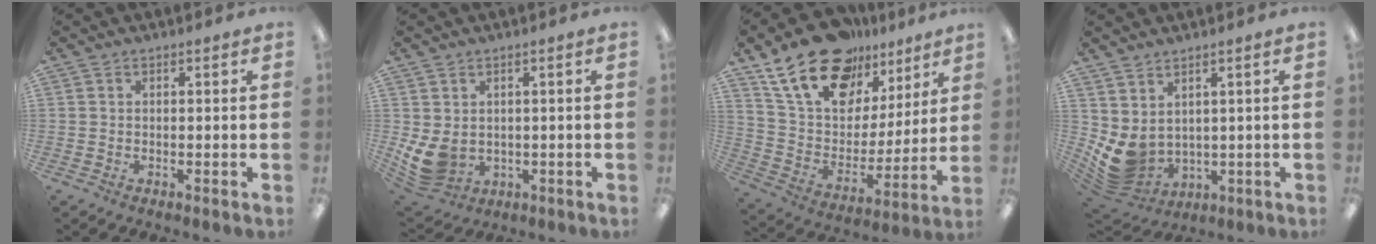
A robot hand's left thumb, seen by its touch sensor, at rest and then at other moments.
{"total": 7.3, "force": [0.6, 5.6, 4.7], "torque": [-0.114, -0.013, 0.014]}
{"total": 21.0, "force": [15.1, 11.4, 9.2], "torque": [-0.173, -0.087, 0.274]}
{"total": 7.0, "force": [1.7, 5.2, 4.3], "torque": [-0.123, -0.031, 0.039]}